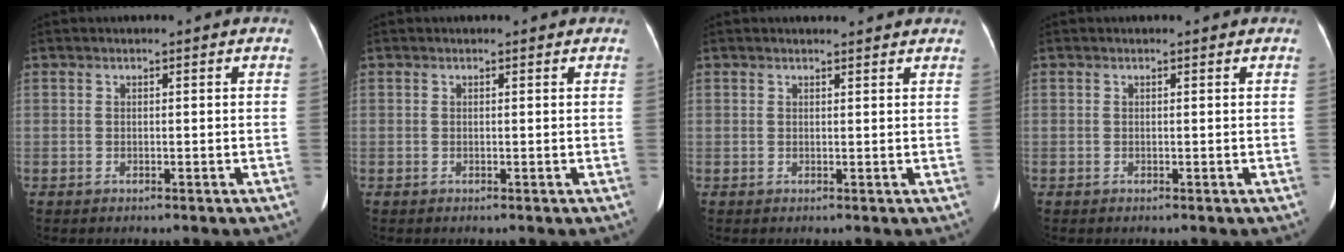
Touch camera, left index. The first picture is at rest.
{"total": 0.7, "force": [0.6, 0.4, 0.1], "torque": [-0.008, 0.002, 0.002]}
{"total": 2.8, "force": [2.7, 0.4, 0.5], "torque": [-0.013, 0.008, 0.029]}
{"total": 0.5, "force": [0.4, 0.3, 0.1], "torque": [-0.006, 0.004, 0.001]}